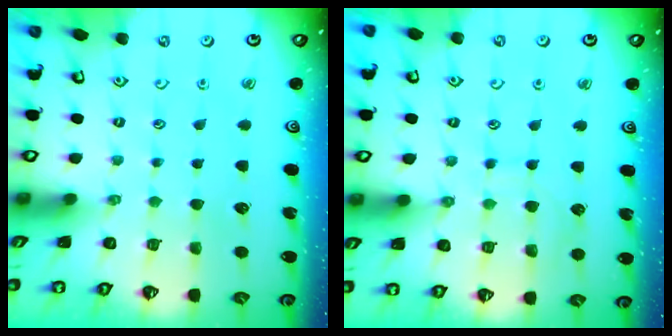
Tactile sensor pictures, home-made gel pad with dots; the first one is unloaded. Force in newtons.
{"total": 8.3, "press": 8.2, "slide": 0.8}